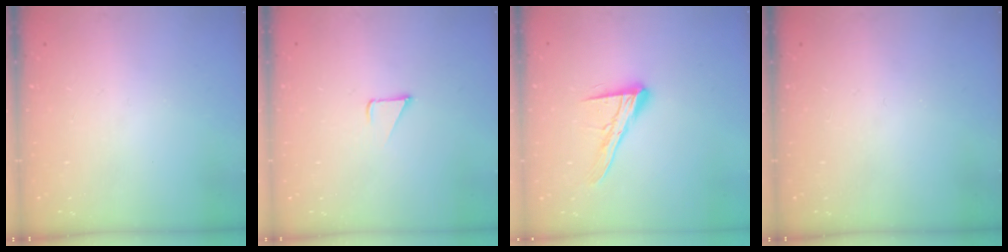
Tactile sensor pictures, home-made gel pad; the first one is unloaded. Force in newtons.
{"total": 2.4, "press": 2.4, "slide": 0.2}
{"total": 13.4, "press": 13.3, "slide": 1.1}
{"total": 0.0}